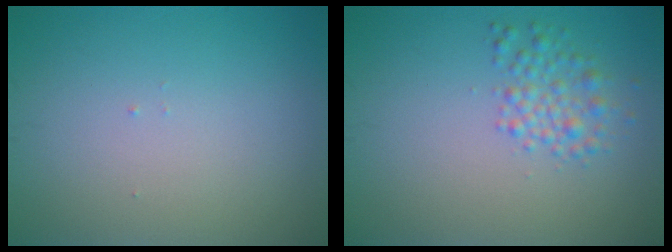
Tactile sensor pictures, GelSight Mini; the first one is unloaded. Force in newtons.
{"total": 2.3, "press": 2.3, "slide": 0.1}